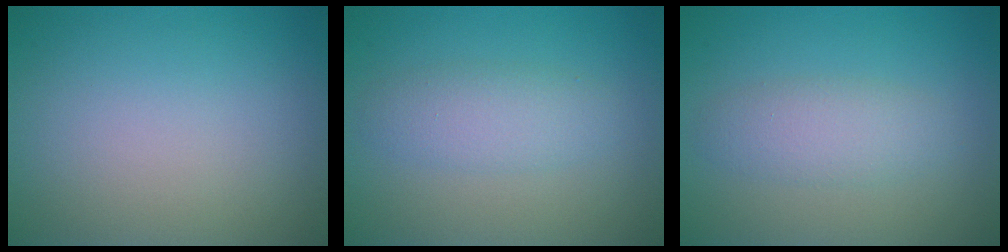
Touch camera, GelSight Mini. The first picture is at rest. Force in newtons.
{"total": 2.9, "press": 2.9, "slide": 0.1}
{"total": 2.7, "press": 2.7, "slide": 0.1}